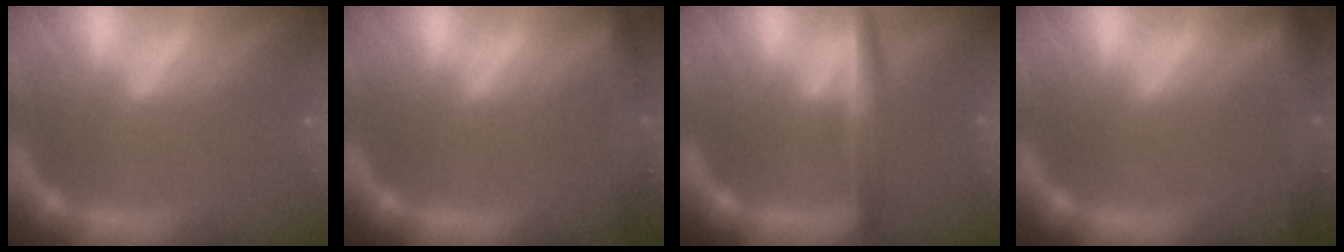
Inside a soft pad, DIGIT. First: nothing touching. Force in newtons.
{"total": 4.0}
{"total": 3.9}
{"total": 5.0}